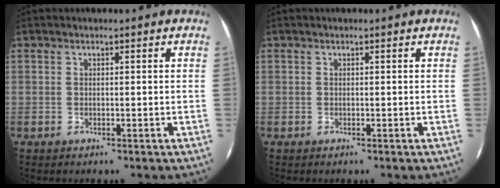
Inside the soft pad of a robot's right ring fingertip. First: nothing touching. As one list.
[{"total": 0.0}]